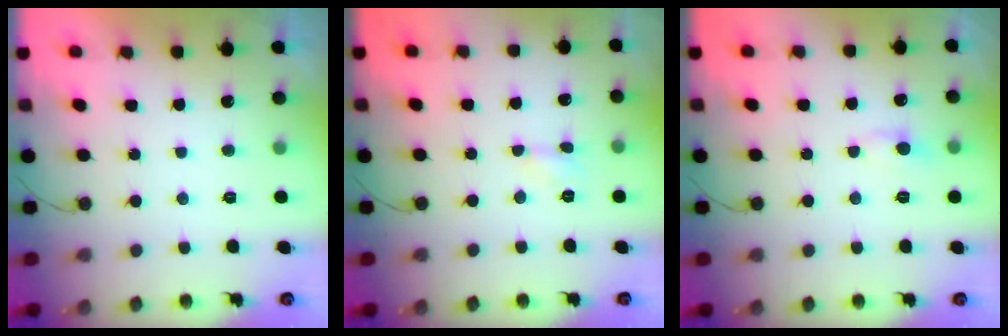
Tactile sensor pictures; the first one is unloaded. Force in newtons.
{"total": 2.9, "press": 2.9, "slide": 0.3}
{"total": 4.0, "press": 3.9, "slide": 0.5}